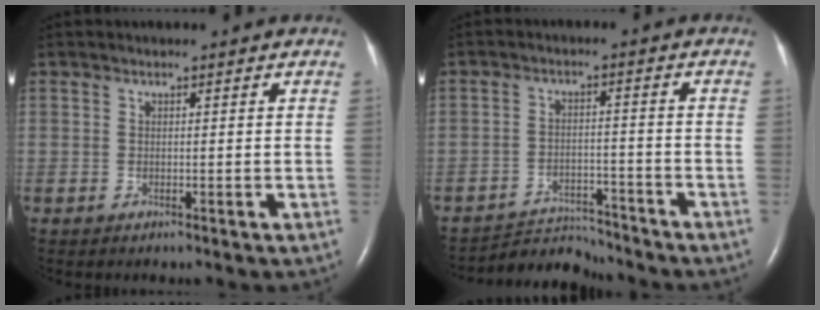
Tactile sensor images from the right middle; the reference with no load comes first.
{"total": 6.1, "force": [-6.0, 0.5, -1.2], "torque": [0.015, 0.003, -0.100]}